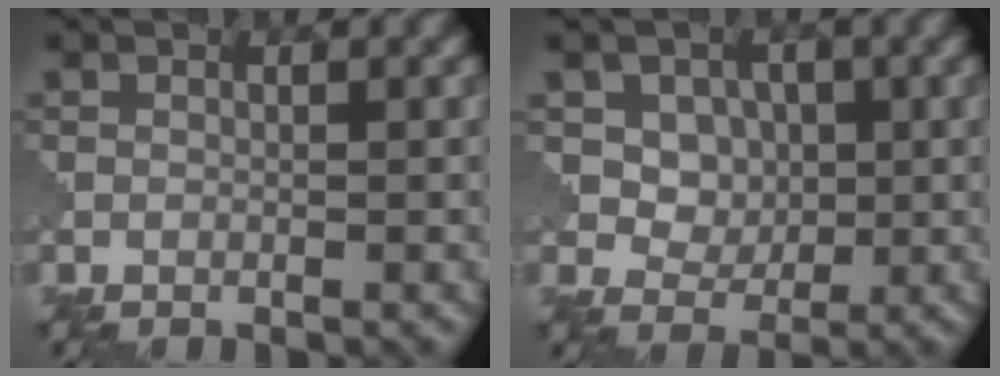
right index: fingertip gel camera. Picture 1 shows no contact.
{"total": 5.6, "force": [2.0, 4.5, 2.6], "torque": [-0.053, -0.001, 0.045]}